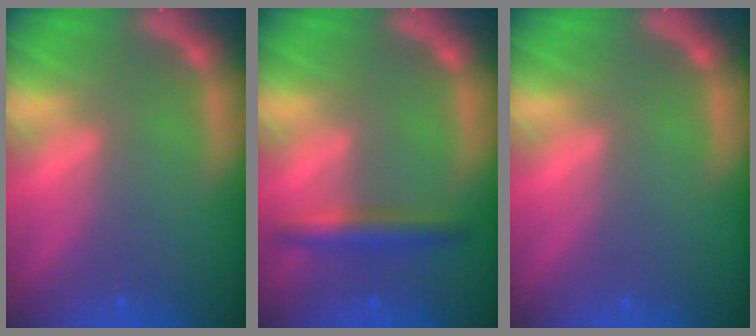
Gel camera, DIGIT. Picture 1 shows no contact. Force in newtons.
{"total": 3.0}
{"total": 0.0}